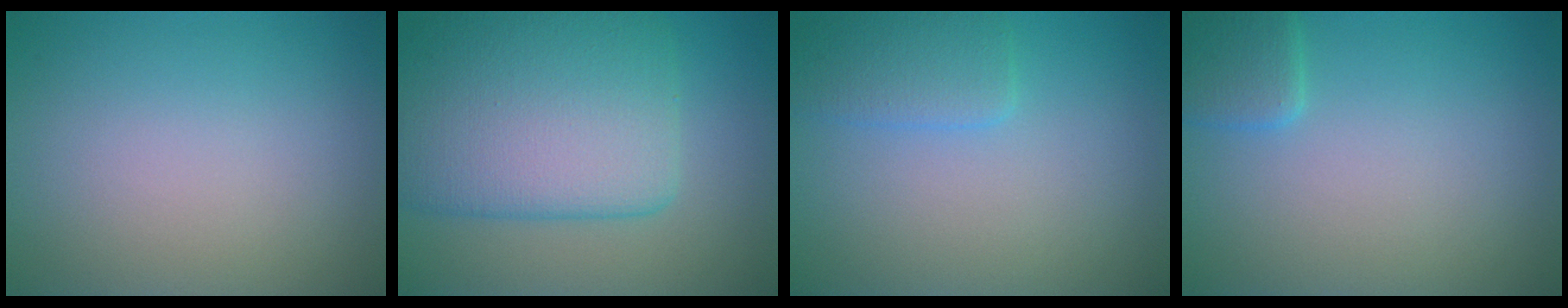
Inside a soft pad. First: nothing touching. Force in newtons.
{"total": 9.5, "press": 9.5, "slide": 0.3}
{"total": 2.4, "press": 2.4, "slide": 0.1}
{"total": 2.1, "press": 2.1, "slide": 0.1}